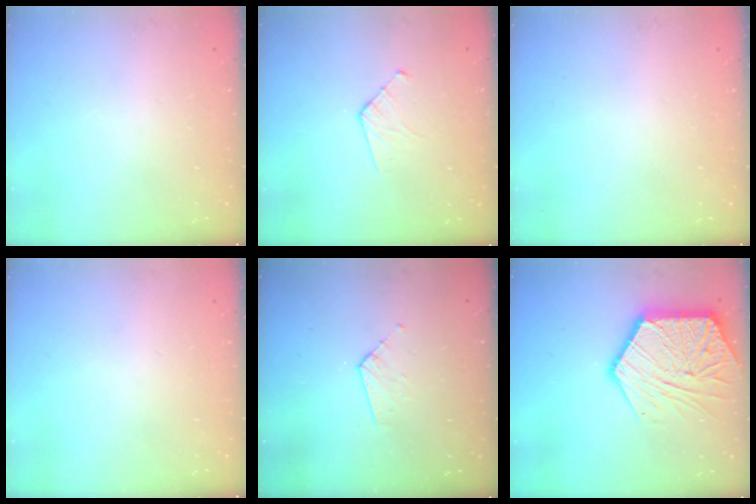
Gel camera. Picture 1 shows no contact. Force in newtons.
{"total": 5.5, "press": 5.5, "slide": 0.5}
{"total": 0.0}
{"total": 0.0}
{"total": 3.9, "press": 3.9, "slide": 0.4}
{"total": 19.8, "press": 19.7, "slide": 1.9}